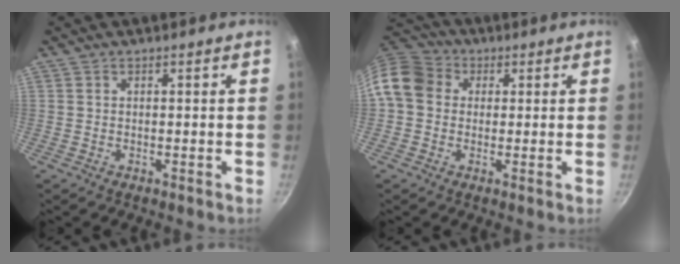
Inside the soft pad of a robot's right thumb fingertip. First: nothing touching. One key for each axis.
{"total": 10.1, "fx": 1.2, "fy": 8.5, "fz": 5.4, "tx": -0.083, "ty": 0.025, "tz": 0.003}